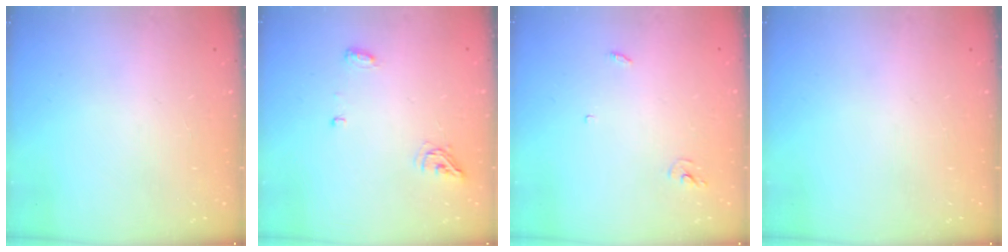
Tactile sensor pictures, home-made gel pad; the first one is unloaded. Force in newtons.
{"total": 5.8, "press": 5.7, "slide": 0.9}
{"total": 2.9, "press": 2.9, "slide": 0.2}
{"total": 0.0}